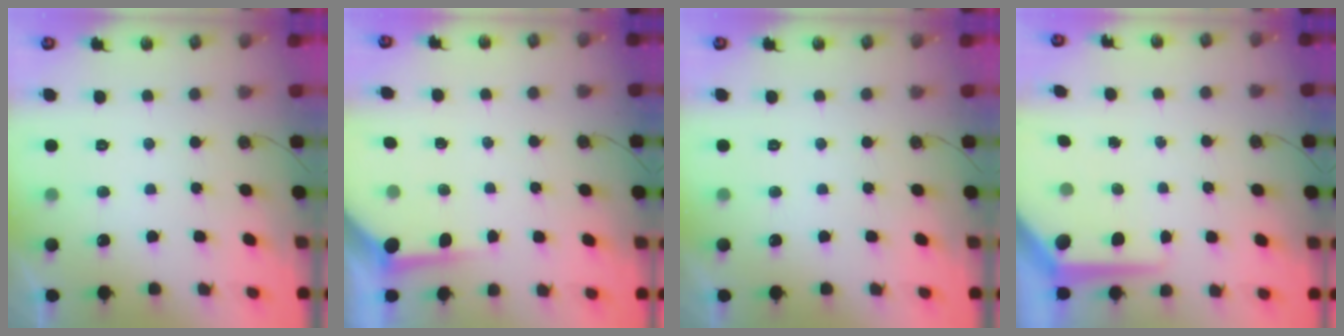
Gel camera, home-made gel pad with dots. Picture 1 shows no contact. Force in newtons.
{"total": 3.9, "press": 3.9, "slide": 0.3}
{"total": 0.0}
{"total": 8.9, "press": 8.9, "slide": 0.7}